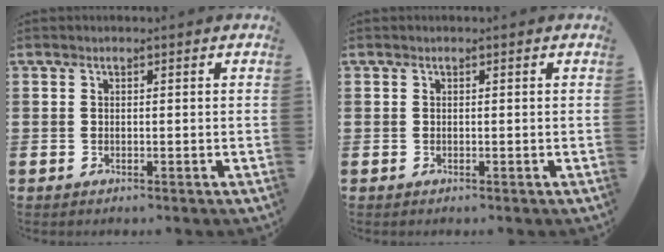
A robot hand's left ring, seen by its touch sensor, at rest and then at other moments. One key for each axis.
{"total": 0.0}